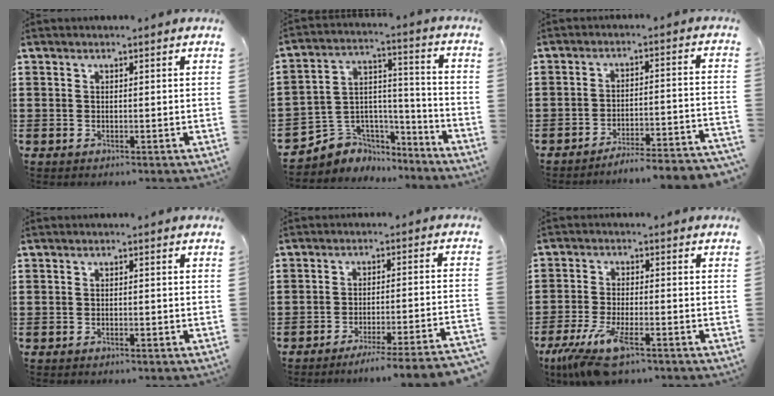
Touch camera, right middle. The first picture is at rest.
{"total": 4.7, "force": [-3.2, 3.5, -0.4], "torque": [-0.013, -0.002, -0.067]}
{"total": 4.5, "force": [-4.3, -0.7, 0.7], "torque": [-0.015, -0.012, -0.092]}
{"total": 0.6, "force": [-0.4, 0.2, 0.4], "torque": [-0.010, -0.003, -0.007]}
{"total": 4.8, "force": [-4.3, -1.1, 1.9], "torque": [-0.032, -0.023, -0.087]}
{"total": 7.8, "force": [-5.2, 1.4, 5.7], "torque": [-0.128, -0.019, -0.100]}